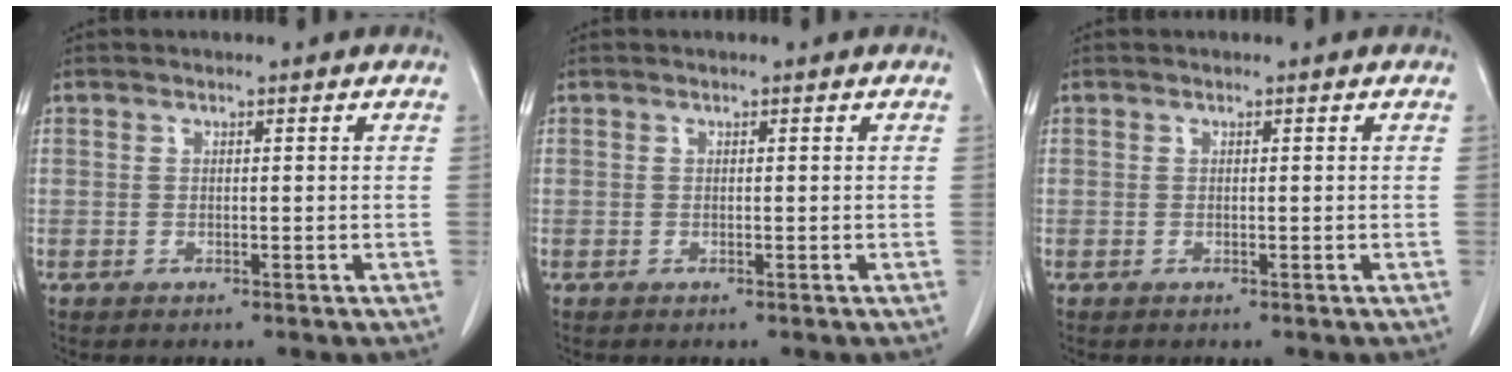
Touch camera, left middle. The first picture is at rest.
{"total": 0.0}
{"total": 0.0}